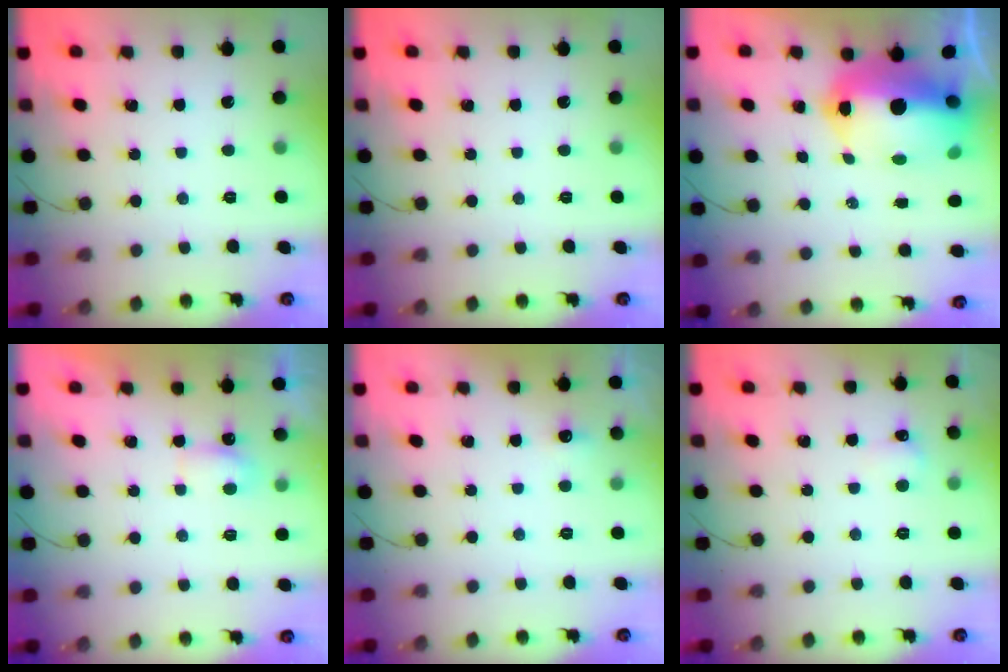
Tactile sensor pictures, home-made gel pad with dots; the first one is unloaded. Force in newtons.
{"total": 0.0}
{"total": 17.4, "press": 17.0, "slide": 3.7}
{"total": 3.7, "press": 3.5, "slide": 1.1}
{"total": 9.3, "press": 3.6, "slide": 8.6}
{"total": 3.5, "press": 3.3, "slide": 1.0}